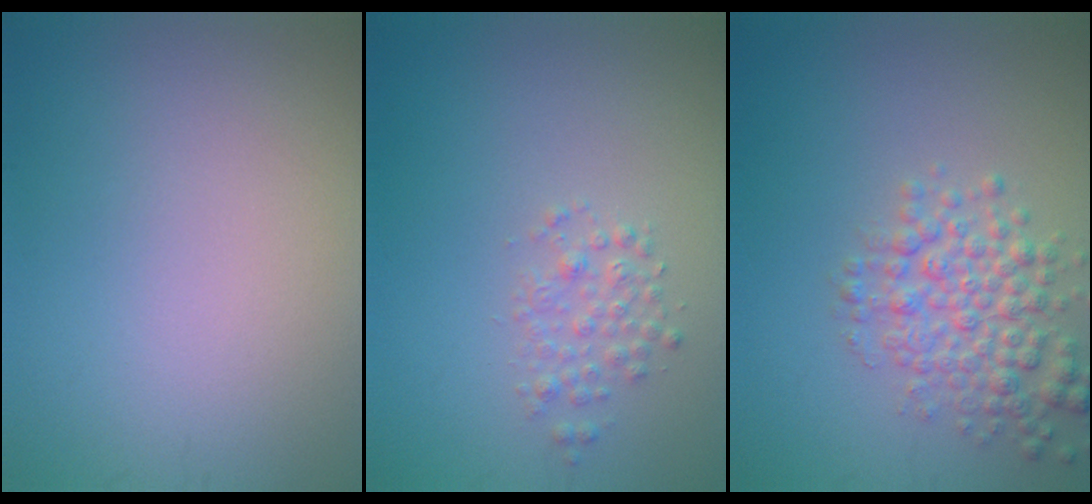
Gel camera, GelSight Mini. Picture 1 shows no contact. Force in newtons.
{"total": 1.6, "press": 1.6, "slide": 0.0}
{"total": 4.1, "press": 4.1, "slide": 0.1}